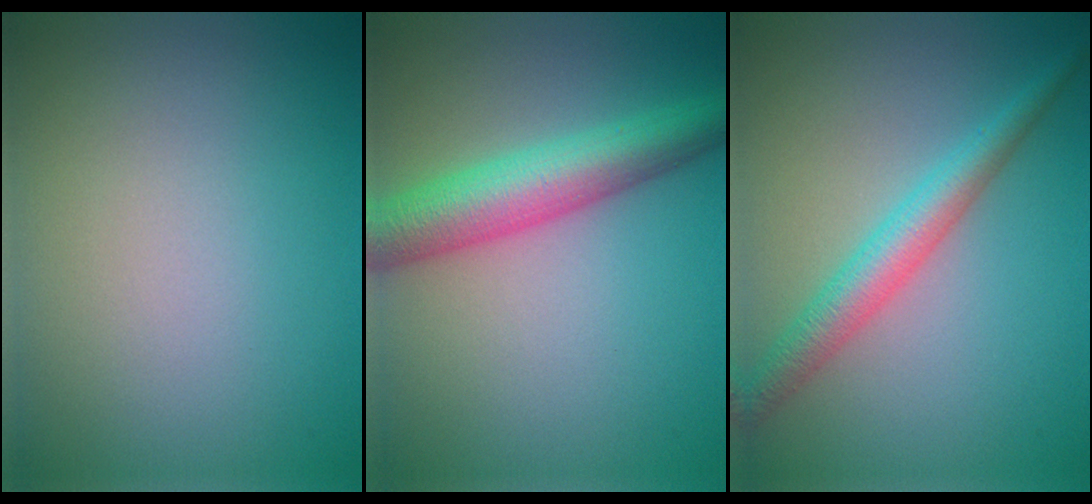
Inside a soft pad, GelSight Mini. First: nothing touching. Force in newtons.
{"total": 6.2, "press": 6.2, "slide": 0.2}
{"total": 3.6, "press": 3.6, "slide": 0.0}